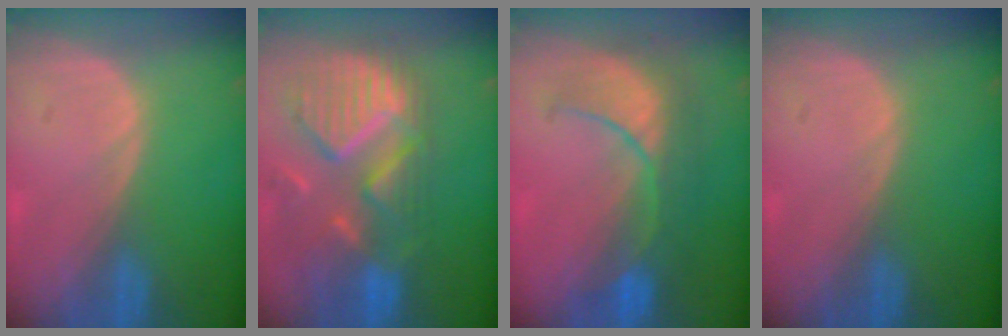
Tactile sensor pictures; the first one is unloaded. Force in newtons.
{"total": 12.4, "press": 10.6, "slide": 6.5}
{"total": 8.3, "press": 8.3, "slide": 0.9}
{"total": 0.0}